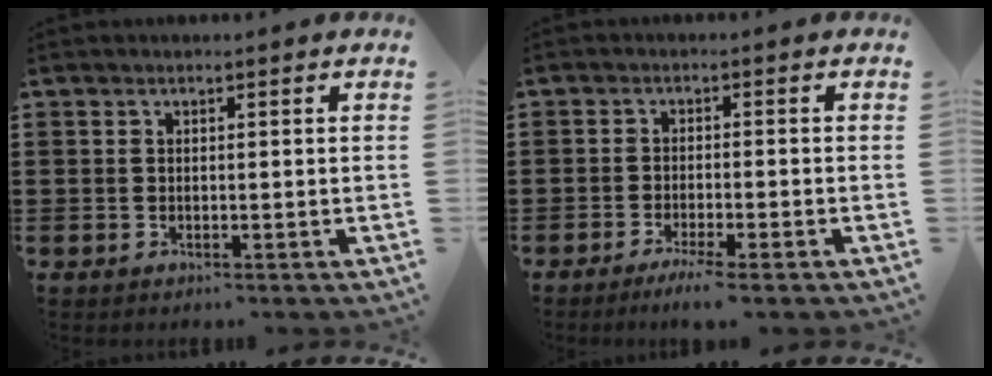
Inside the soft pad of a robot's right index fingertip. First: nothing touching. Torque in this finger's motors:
{"motor_torque": [0.02, 0.00, 0.09, 0.04]}